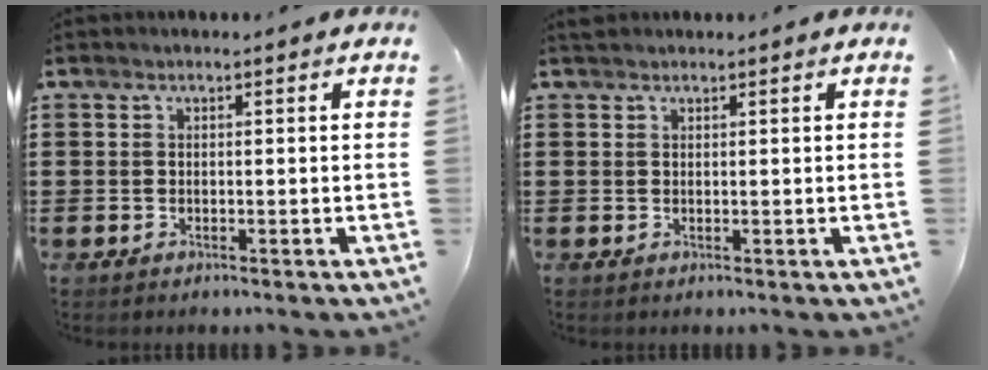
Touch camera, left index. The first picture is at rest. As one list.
[{"total": 0.8, "force": [0.7, 0.3, 0.2], "torque": [-0.006, 0.003, 0.014]}]